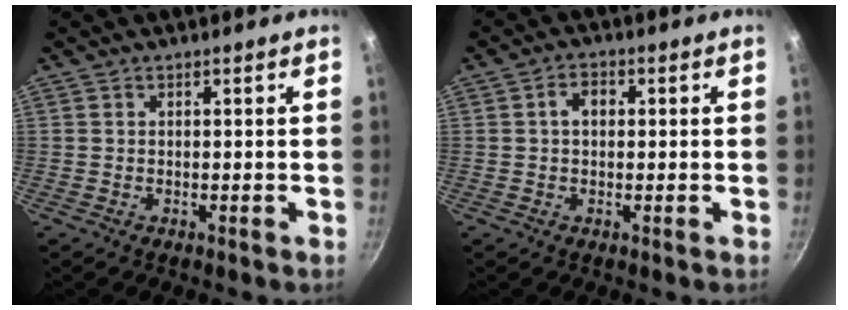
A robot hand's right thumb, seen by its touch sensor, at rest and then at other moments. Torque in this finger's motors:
{"motor_torque": [0.43, 1.44, 0.57, -0.05, 0.04]}